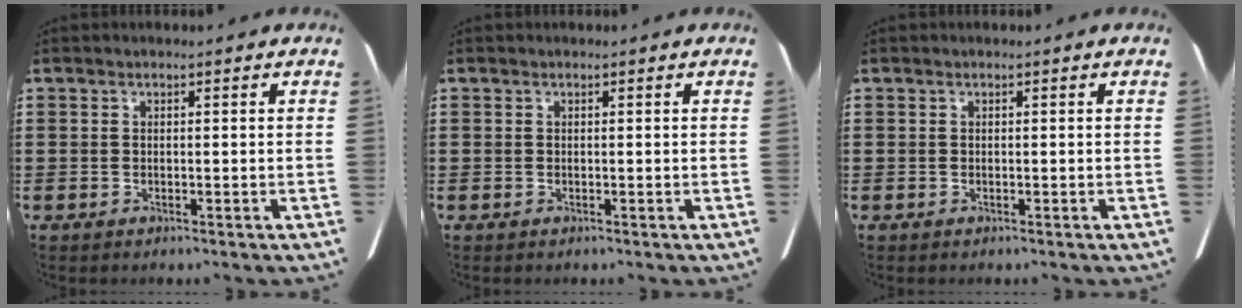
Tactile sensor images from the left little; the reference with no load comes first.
{"total": 0.0}
{"total": 0.0}